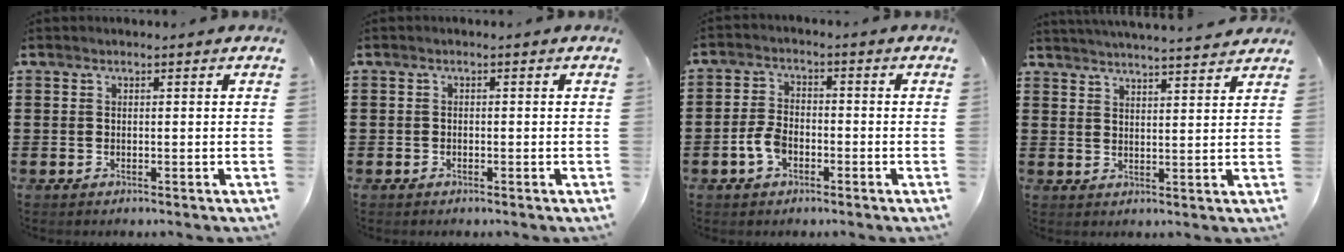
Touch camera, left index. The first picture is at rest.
{"total": 0.7, "force": [-0.6, 0.4, 0.1], "torque": [-0.004, 0.001, -0.013]}
{"total": 4.3, "force": [-1.7, 2.5, 3.1], "torque": [-0.083, -0.004, -0.040]}
{"total": 3.5, "force": [3.4, -0.6, 0.4], "torque": [-0.020, -0.019, 0.059]}